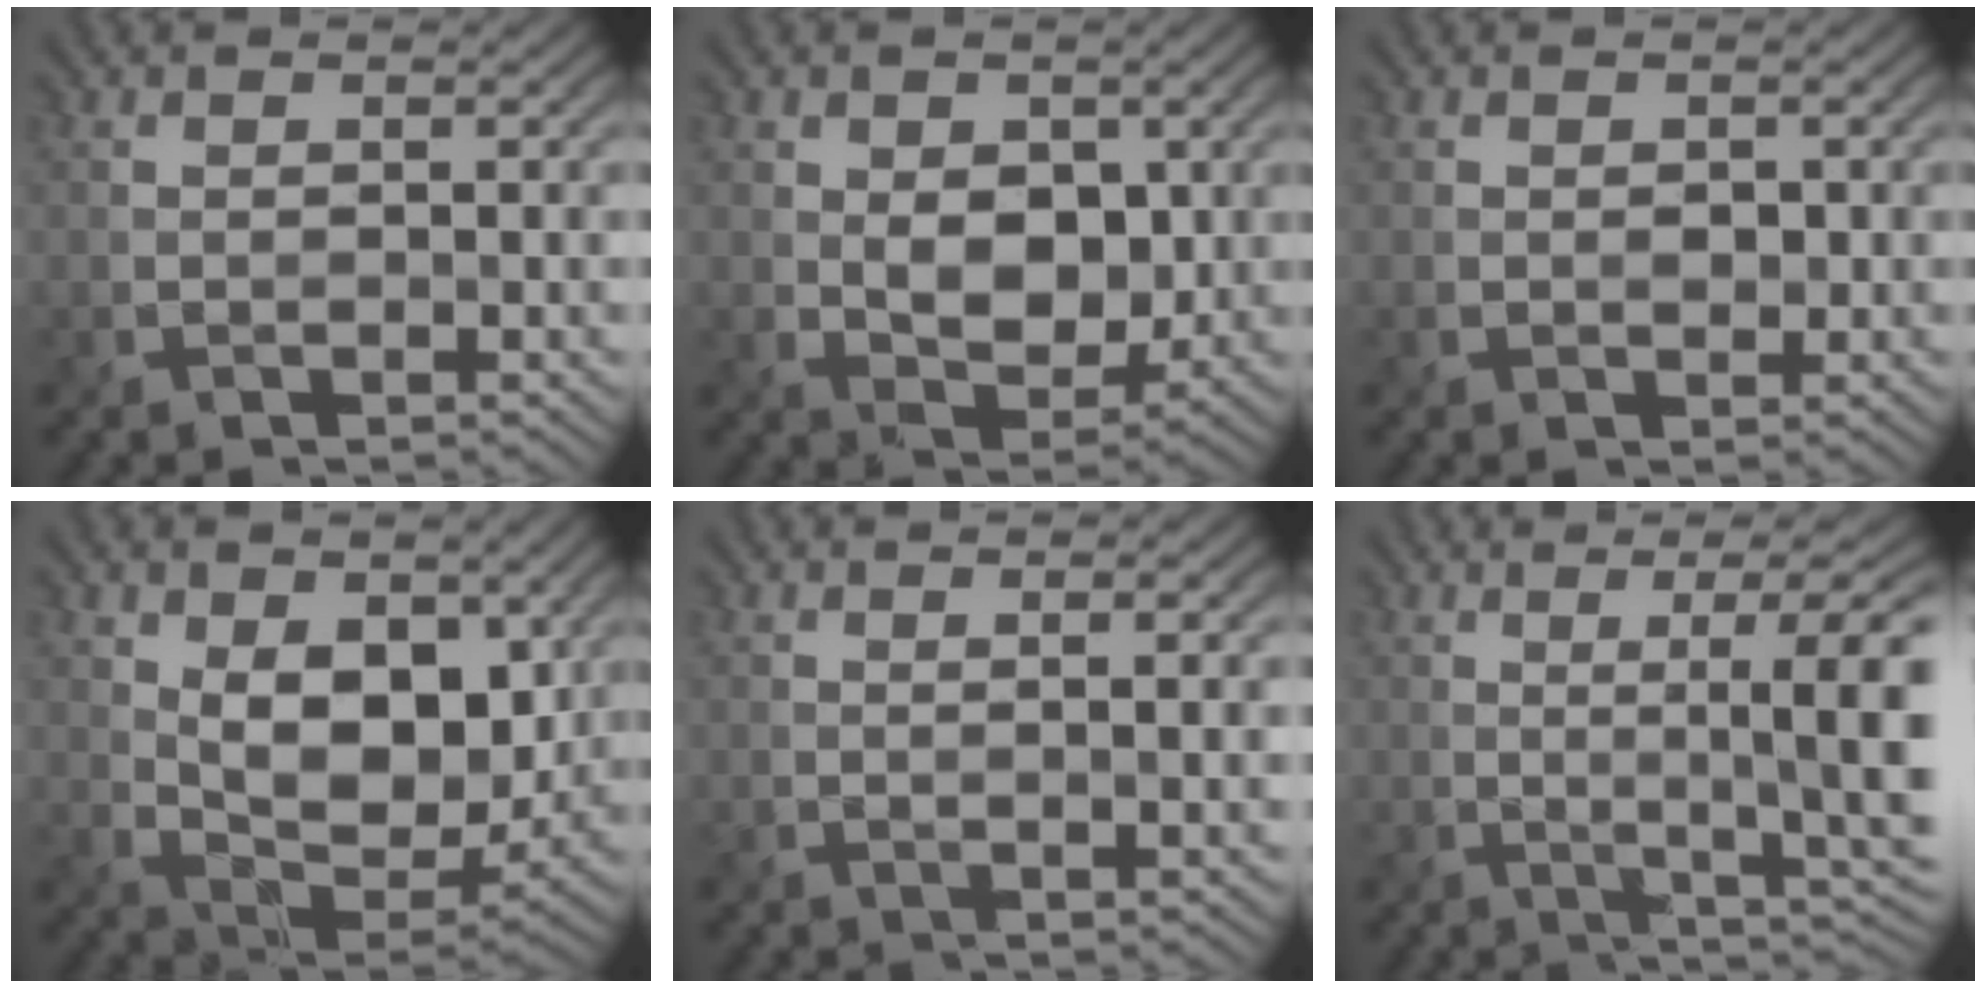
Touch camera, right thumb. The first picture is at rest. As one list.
[{"total": 5.5, "force": [0.9, 3.8, 3.8], "torque": [-0.076, -0.006, 0.012]}, {"total": 0.9, "force": [0.1, 0.7, 0.5], "torque": [-0.011, -0.005, 0.002]}, {"total": 9.5, "force": [2.6, 5.8, 7.1], "torque": [-0.150, -0.015, 0.043]}, {"total": 2.2, "force": [0.4, 0.2, 2.2], "torque": [-0.037, 0.005, 0.006]}, {"total": 10.8, "force": [0.8, 1.6, 10.6], "torque": [-0.144, 0.018, 0.022]}]